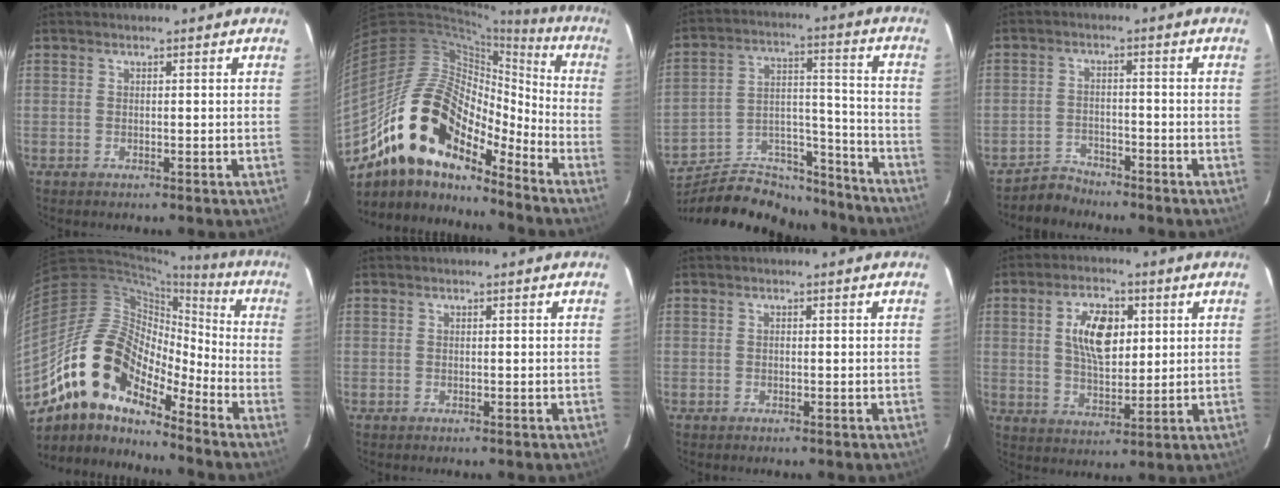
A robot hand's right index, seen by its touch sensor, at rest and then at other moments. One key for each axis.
{"total": 20.2, "fx": -14.1, "fy": 9.0, "fz": 11.4, "tx": -0.206, "ty": -0.003, "tz": -0.267}
{"total": 23.7, "fx": -20.5, "fy": 8.6, "fz": 8.2, "tx": -0.150, "ty": 0.052, "tz": -0.293}
{"total": 3.9, "fx": -3.6, "fy": 1.3, "fz": -0.7, "tx": 0.006, "ty": 0.014, "tz": -0.065}
{"total": 16.6, "fx": -11.9, "fy": 7.1, "fz": 9.0, "tx": -0.156, "ty": 0.003, "tz": -0.236}
{"total": 0.0}
{"total": 0.0}
{"total": 9.8, "fx": 2.7, "fy": 5.0, "fz": 8.0, "tx": -0.146, "ty": 0.012, "tz": 0.052}